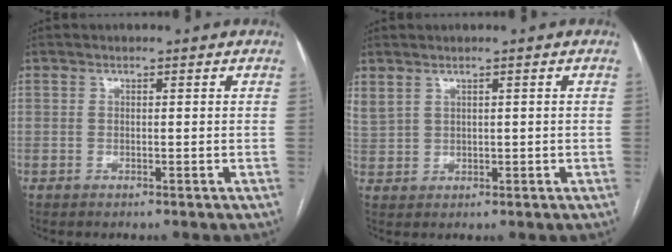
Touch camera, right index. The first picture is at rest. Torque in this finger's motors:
{"motor_torque": [0.01, 0.17, 0.00, 0.00]}